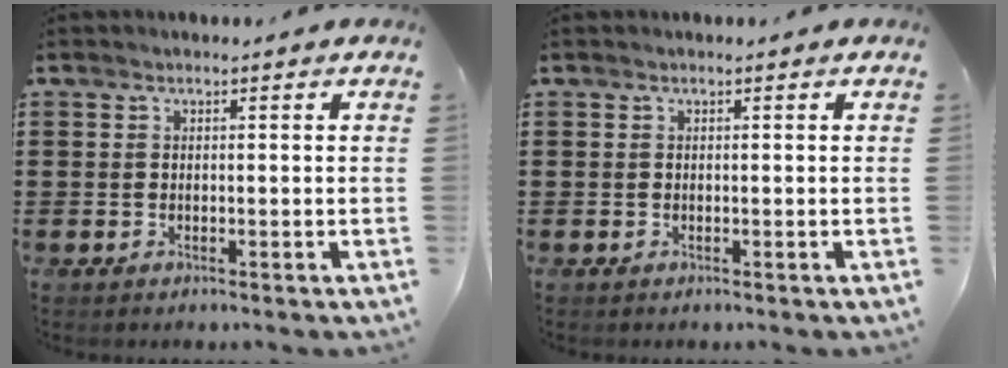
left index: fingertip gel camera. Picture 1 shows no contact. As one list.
[{"total": 0.0}]